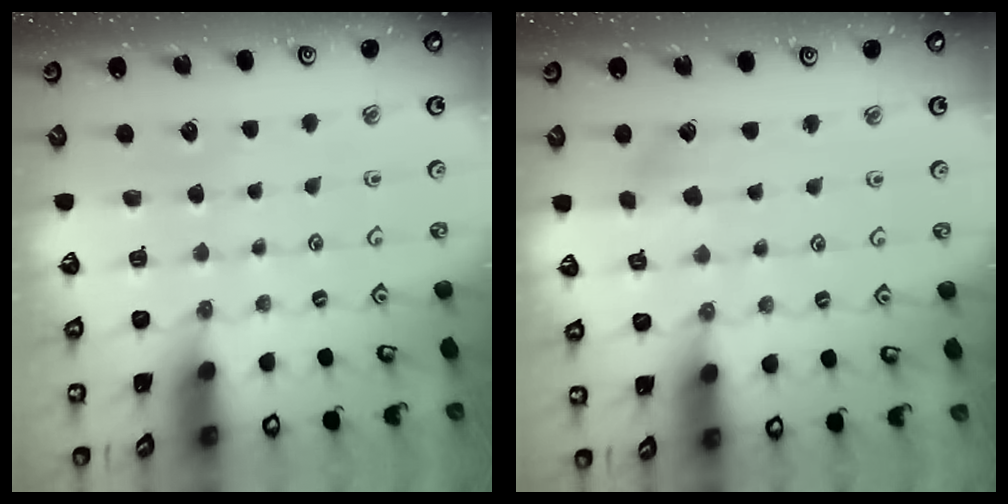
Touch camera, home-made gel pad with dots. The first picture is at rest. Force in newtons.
{"total": 3.1, "press": 3.0, "slide": 0.3}